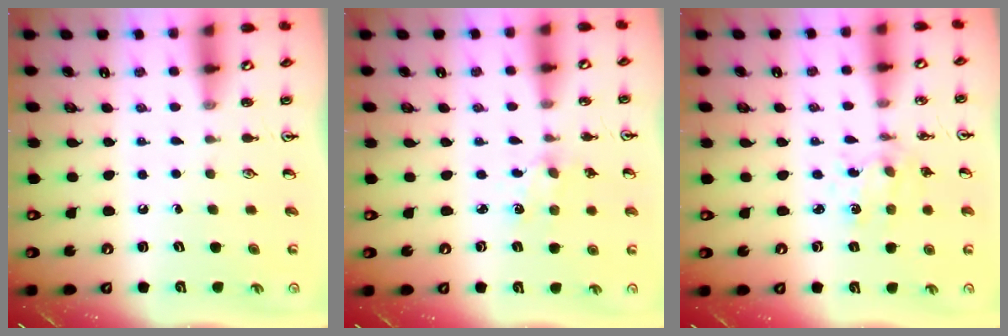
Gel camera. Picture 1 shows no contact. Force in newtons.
{"total": 2.9, "press": 2.9, "slide": 0.4}
{"total": 2.0, "press": 2.0, "slide": 0.3}